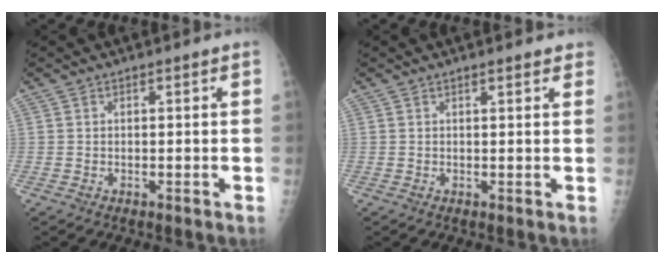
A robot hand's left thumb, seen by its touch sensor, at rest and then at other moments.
{"total": 2.6, "force": [2.0, 0.6, 1.5], "torque": [-0.007, 0.001, 0.022]}